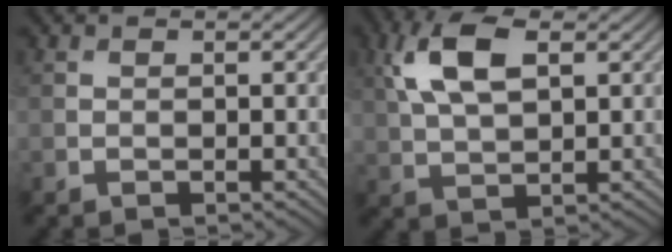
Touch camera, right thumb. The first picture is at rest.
{"total": 8.2, "force": [2.8, 3.9, 6.6], "torque": [-0.151, 0.014, 0.051]}